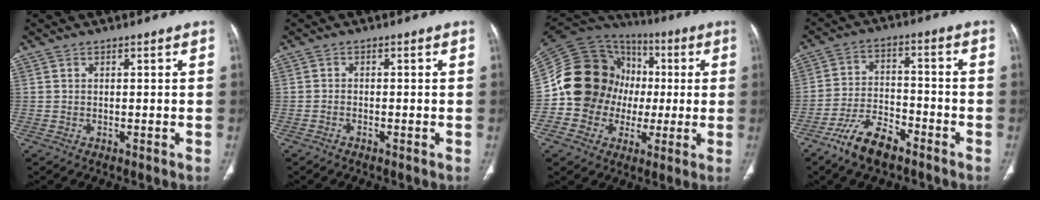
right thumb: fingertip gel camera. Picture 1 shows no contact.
{"total": 0.7, "force": [-0.6, 0.3, 0.3], "torque": [-0.006, 0.005, -0.014]}
{"total": 20.8, "force": [-0.8, 18.4, 9.7], "torque": [-0.140, 0.056, -0.009]}
{"total": 9.7, "force": [-6.9, 4.1, 5.5], "torque": [-0.104, 0.037, -0.133]}